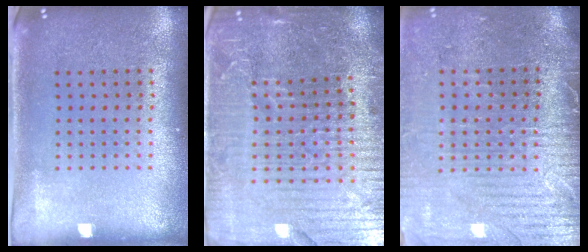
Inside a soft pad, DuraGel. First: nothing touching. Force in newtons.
{"total": 6.2, "press": 5.5, "slide": 2.9}
{"total": 3.7, "press": 3.4, "slide": 1.5}